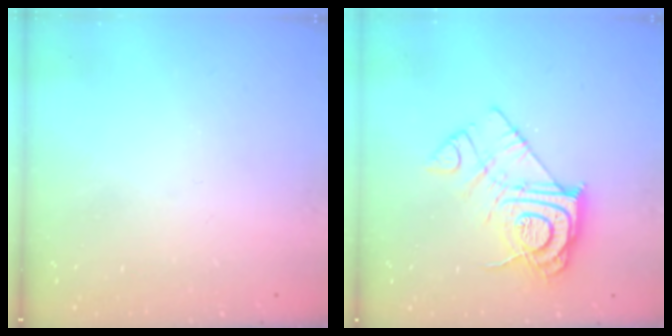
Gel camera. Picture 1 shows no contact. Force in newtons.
{"total": 12.6, "press": 12.5, "slide": 1.2}